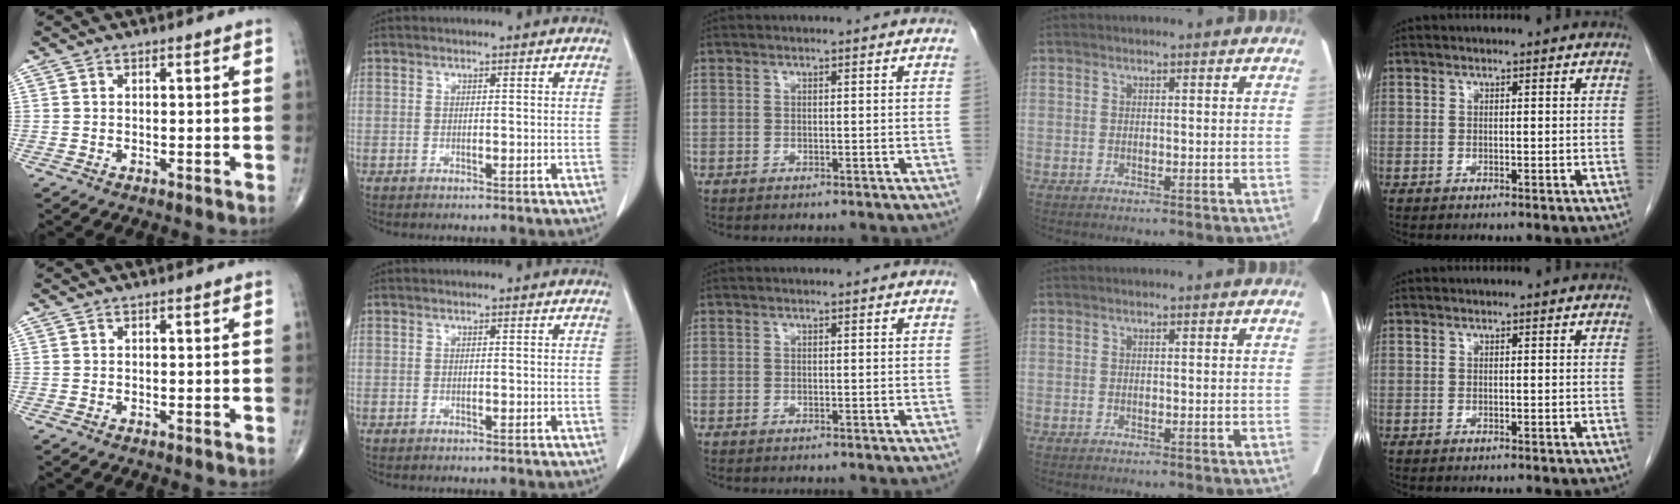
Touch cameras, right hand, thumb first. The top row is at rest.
{}